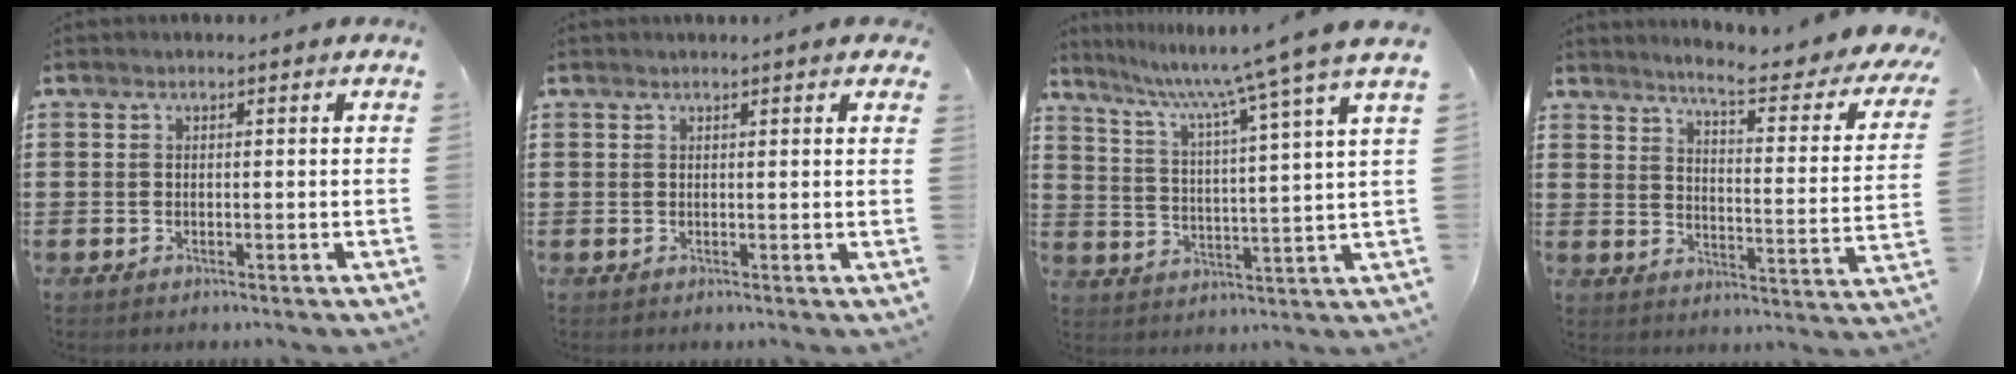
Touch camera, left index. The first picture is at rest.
{"total": 1.3, "force": [1.0, -0.1, 0.7], "torque": [-0.016, 0.000, 0.020]}
{"total": 8.5, "force": [7.3, -1.7, 4.1], "torque": [-0.111, -0.050, 0.112]}
{"total": 6.2, "force": [5.2, -0.2, 3.4], "torque": [-0.064, -0.050, 0.076]}